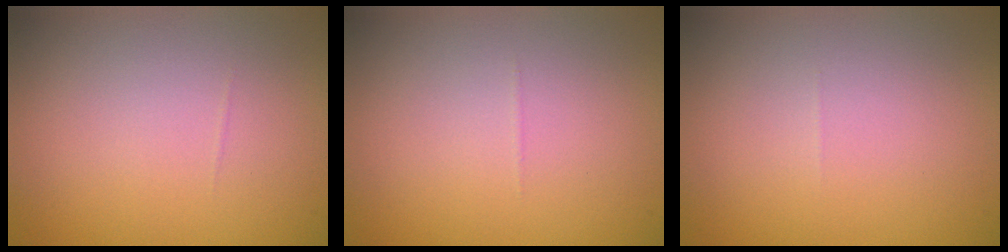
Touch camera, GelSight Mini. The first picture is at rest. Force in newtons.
{"total": 0.0}
{"total": 0.0}